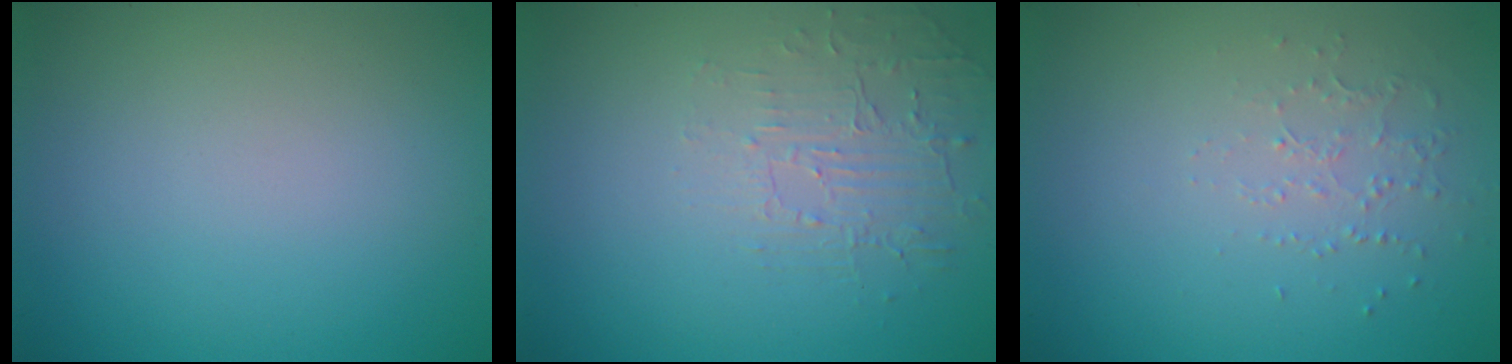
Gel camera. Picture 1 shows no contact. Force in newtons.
{"total": 1.9, "press": 0.8, "slide": 1.7}
{"total": 1.0, "press": 0.6, "slide": 0.8}